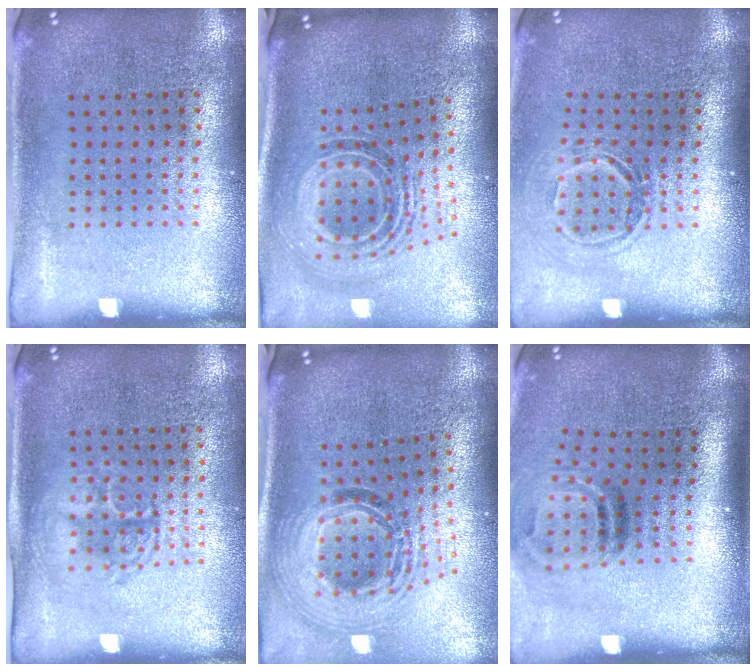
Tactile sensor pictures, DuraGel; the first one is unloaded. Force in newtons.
{"total": 1.8, "press": 1.3, "slide": 1.2}
{"total": 1.5, "press": 1.1, "slide": 1.0}
{"total": 1.4, "press": 1.3, "slide": 0.5}
{"total": 2.1, "press": 1.6, "slide": 1.2}
{"total": 2.1, "press": 1.3, "slide": 1.7}